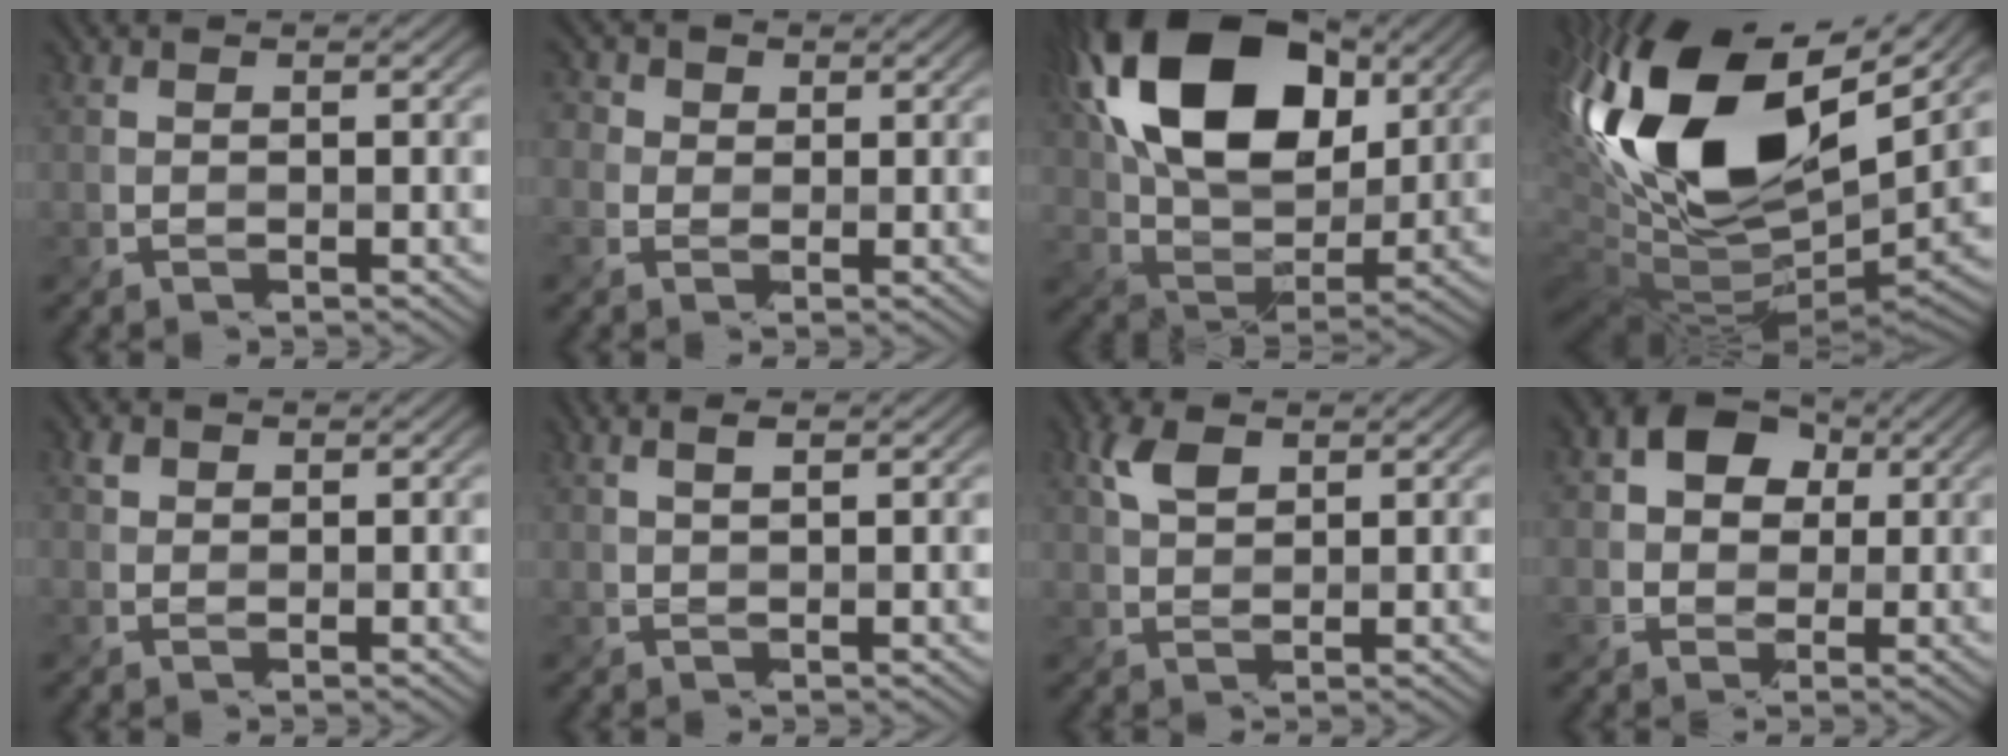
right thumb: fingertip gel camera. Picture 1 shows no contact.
{"total": 4.4, "force": [1.5, 3.7, 1.9], "torque": [-0.068, 0.020, 0.010]}
{"total": 18.6, "force": [6.8, 11.2, 13.3], "torque": [-0.277, 0.034, 0.117]}
{"total": 20.4, "force": [5.0, 10.7, 16.6], "torque": [-0.378, 0.011, 0.096]}
{"total": 0.9, "force": [0.2, 0.8, 0.5], "torque": [-0.009, 0.004, 0.005]}
{"total": 1.8, "force": [0.9, 0.0, 1.6], "torque": [-0.037, 0.007, 0.026]}
{"total": 3.4, "force": [1.5, 1.7, 2.6], "torque": [-0.061, 0.007, 0.032]}
{"total": 8.4, "force": [2.1, 6.8, 4.4], "torque": [-0.092, 0.039, 0.017]}